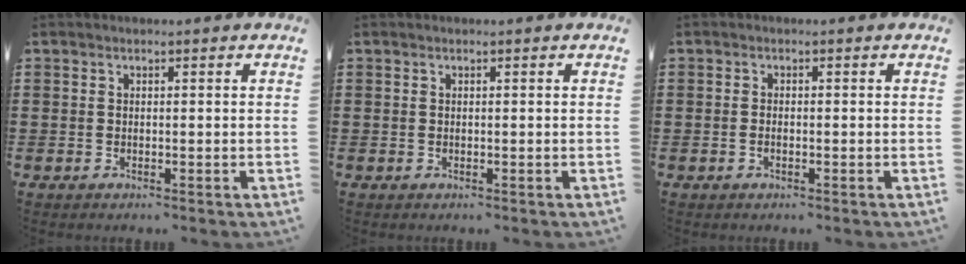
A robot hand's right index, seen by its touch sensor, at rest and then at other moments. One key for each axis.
{"total": 0.0}
{"total": 0.6, "fx": -0.4, "fy": 0.1, "fz": 0.5, "tx": -0.011, "ty": -0.006, "tz": -0.006}